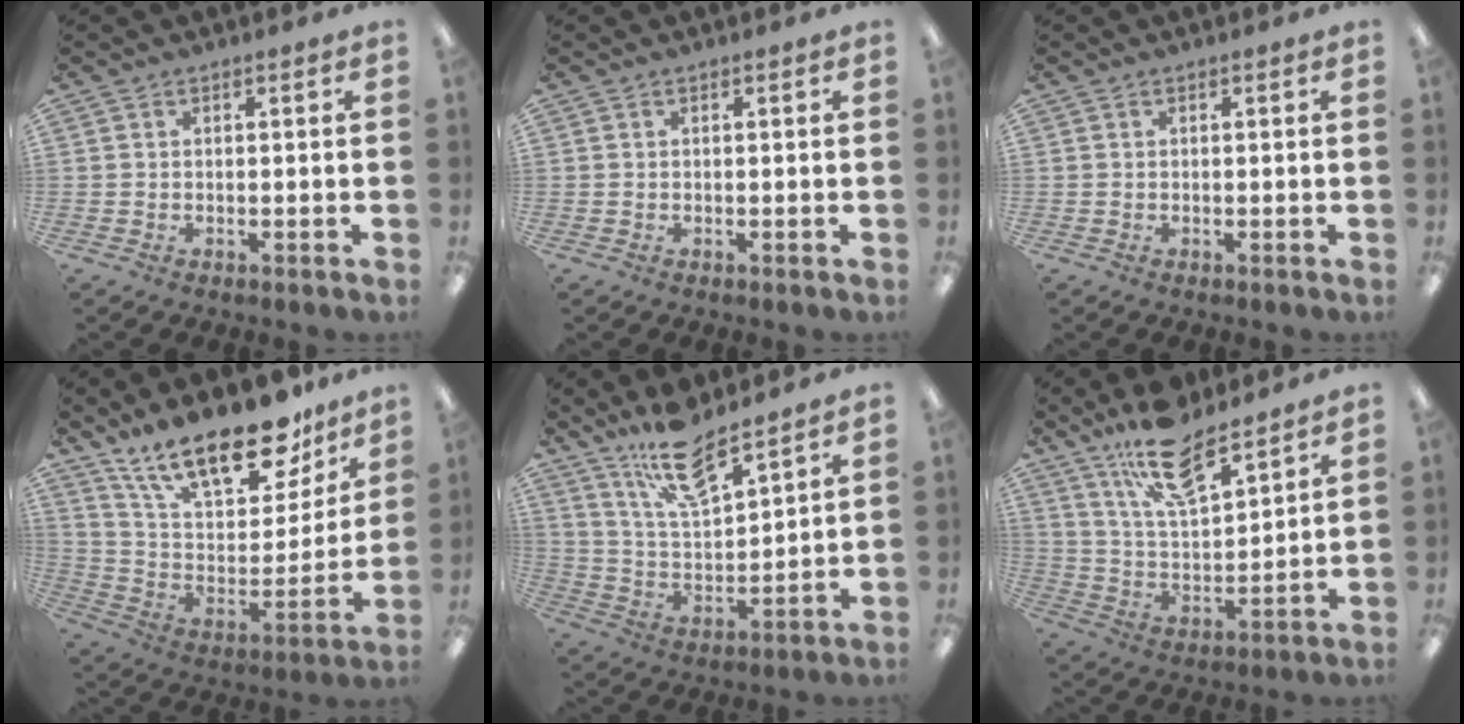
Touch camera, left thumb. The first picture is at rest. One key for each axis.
{"total": 0.0}
{"total": 0.0}
{"total": 23.9, "fx": 17.4, "fy": 9.1, "fz": 13.6, "tx": -0.224, "ty": -0.110, "tz": 0.301}
{"total": 14.4, "fx": 10.9, "fy": 4.5, "fz": 8.2, "tx": -0.156, "ty": -0.048, "tz": 0.191}
{"total": 15.9, "fx": 11.7, "fy": 5.8, "fz": 9.1, "tx": -0.166, "ty": -0.053, "tz": 0.205}